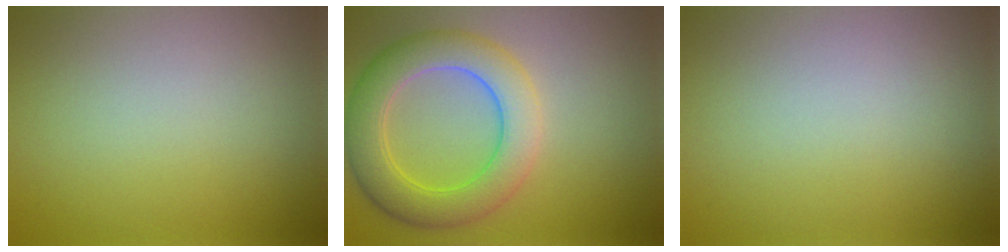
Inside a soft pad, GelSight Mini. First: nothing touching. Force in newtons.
{"total": 6.6, "press": 6.5, "slide": 0.3}
{"total": 0.0}